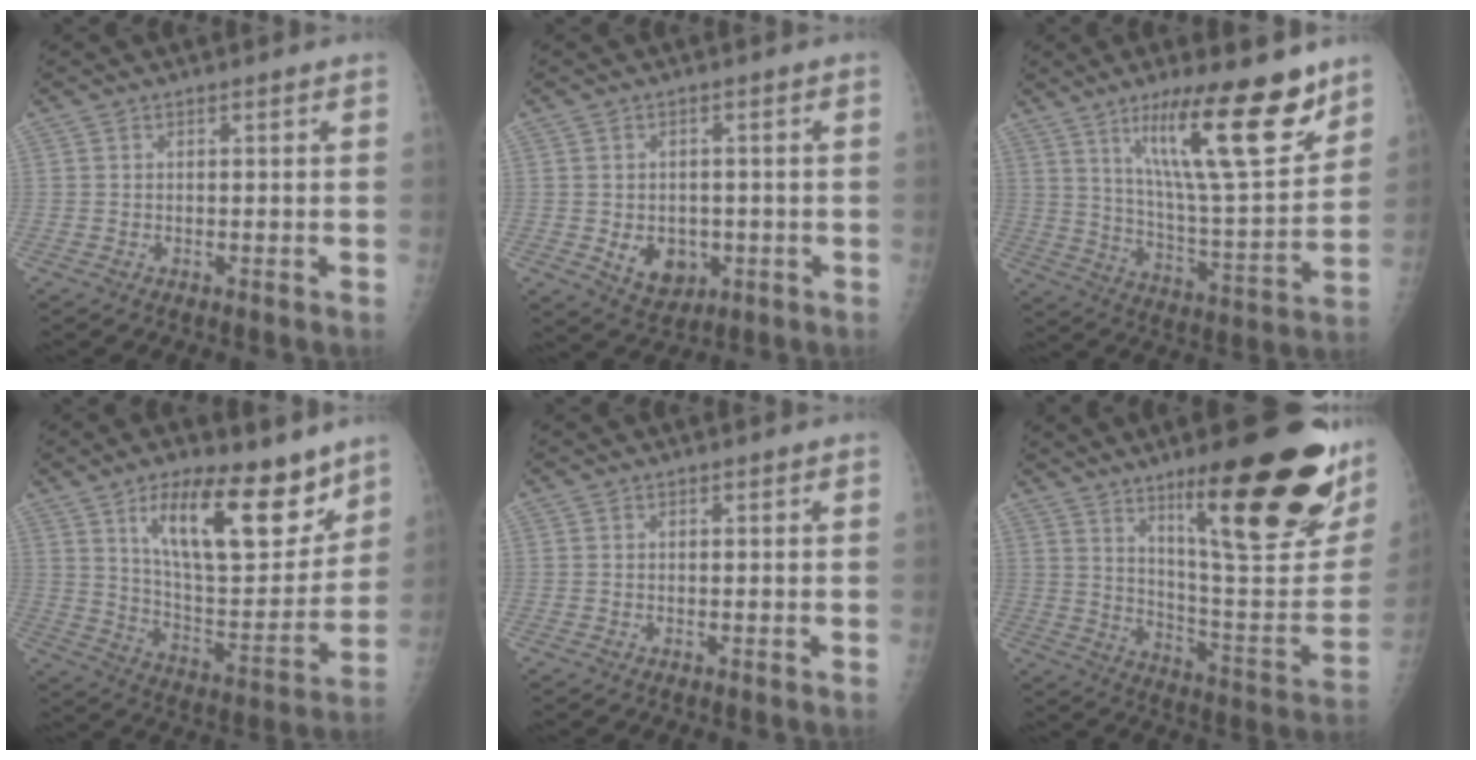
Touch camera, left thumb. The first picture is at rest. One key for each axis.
{"total": 6.6, "fx": -1.3, "fy": 5.2, "fz": 3.8, "tx": -0.031, "ty": -0.002, "tz": -0.003}
{"total": 21.4, "fx": 12.8, "fy": 4.5, "fz": 16.5, "tx": -0.235, "ty": -0.070, "tz": 0.217}
{"total": 20.7, "fx": 12.0, "fy": 8.1, "fz": 14.7, "tx": -0.185, "ty": -0.075, "tz": 0.209}
{"total": 0.0}
{"total": 30.5, "fx": 16.7, "fy": 6.7, "fz": 24.7, "tx": -0.281, "ty": -0.073, "tz": 0.264}